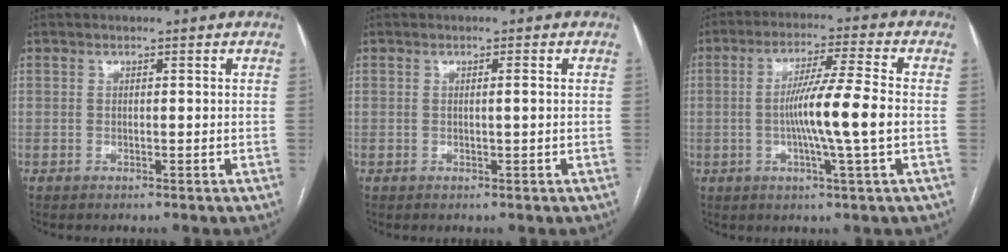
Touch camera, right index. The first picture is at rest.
{"total": 1.1, "force": [0.1, -0.1, 1.1], "torque": [-0.019, 0.000, 0.001]}
{"total": 10.2, "force": [-1.2, -0.9, 10.1], "torque": [-0.179, -0.003, -0.026]}